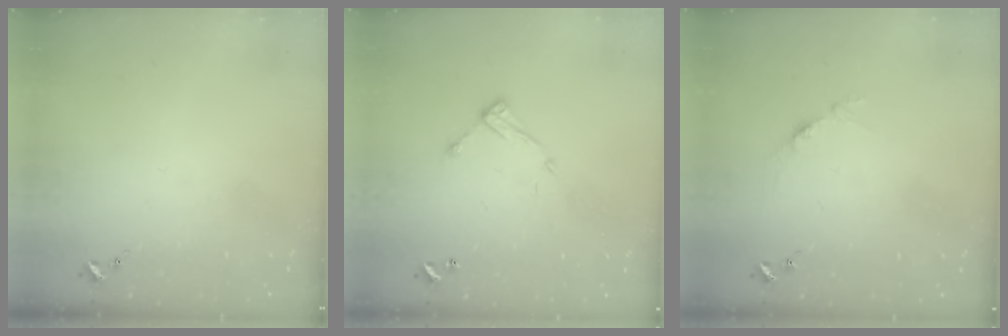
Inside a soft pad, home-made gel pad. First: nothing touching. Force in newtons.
{"total": 8.6, "press": 8.6, "slide": 0.4}
{"total": 3.4, "press": 3.4, "slide": 0.4}